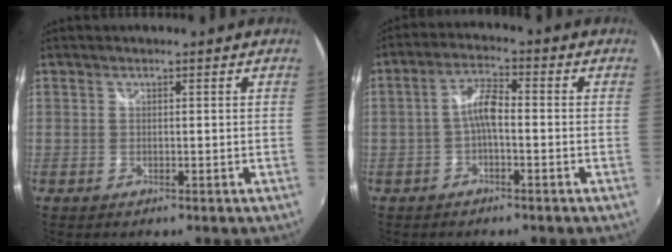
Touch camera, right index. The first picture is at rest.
{"total": 4.5, "force": [-1.2, 1.3, 4.1], "torque": [-0.084, 0.013, -0.024]}